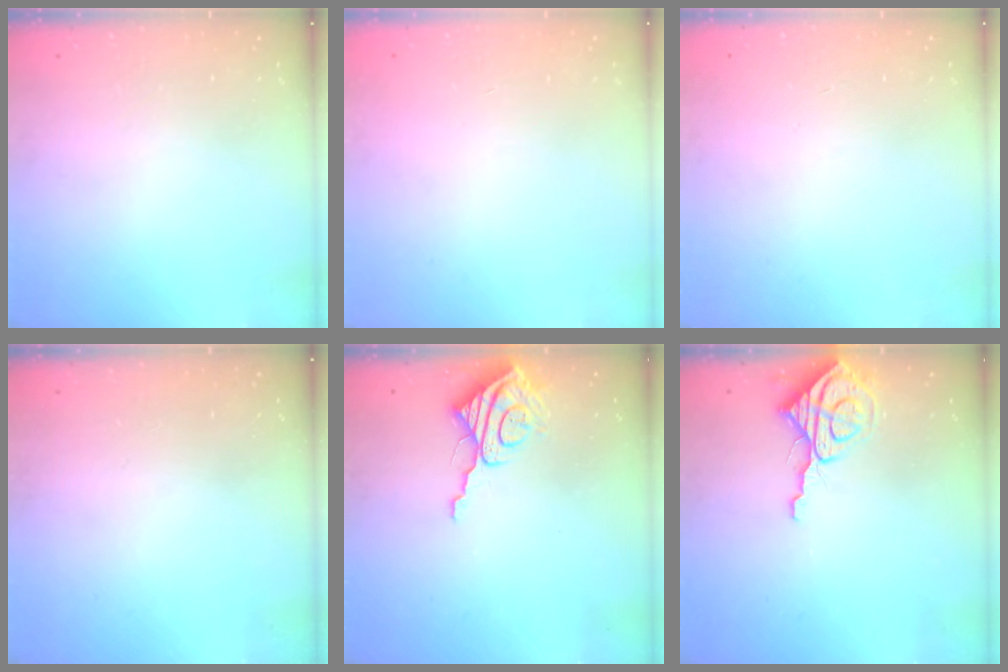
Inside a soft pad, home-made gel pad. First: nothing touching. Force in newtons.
{"total": 0.0}
{"total": 0.0}
{"total": 0.0}
{"total": 9.1, "press": 9.0, "slide": 1.0}
{"total": 8.1, "press": 8.1, "slide": 0.7}